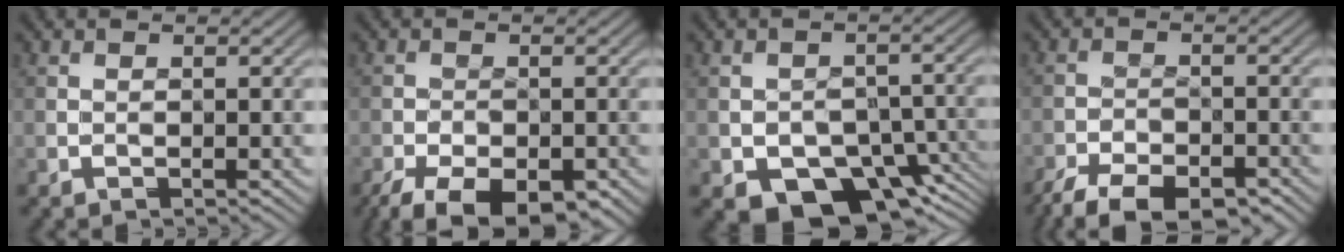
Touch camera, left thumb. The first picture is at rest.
{"total": 9.5, "force": [-6.7, 4.1, 5.4], "torque": [-0.097, -0.030, -0.096]}
{"total": 9.3, "force": [-5.3, 5.9, 4.9], "torque": [-0.072, -0.019, -0.079]}
{"total": 8.6, "force": [-7.1, 3.1, 3.8], "torque": [-0.058, -0.021, -0.116]}